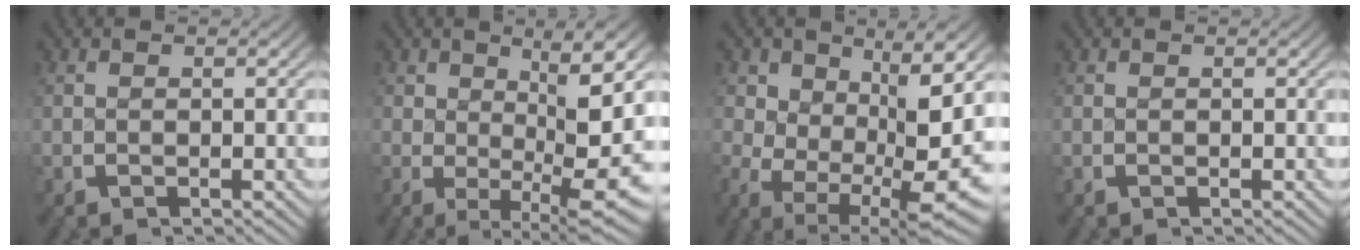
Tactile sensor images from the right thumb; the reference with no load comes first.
{"total": 8.5, "force": [-0.6, 3.4, 7.8], "torque": [-0.111, -0.034, 0.015]}
{"total": 10.5, "force": [-1.8, 6.2, 8.3], "torque": [-0.146, -0.057, 0.002]}
{"total": 0.0}